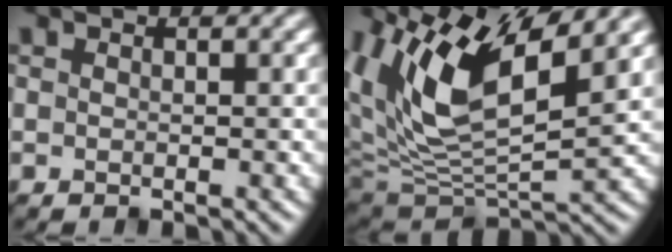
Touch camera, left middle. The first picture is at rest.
{"total": 10.9, "force": [5.2, 4.4, 8.5], "torque": [-0.170, 0.008, 0.101]}